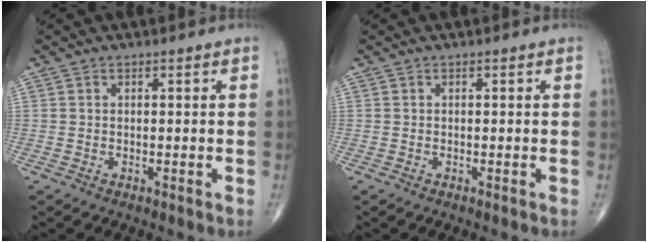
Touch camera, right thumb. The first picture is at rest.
{"total": 0.0}